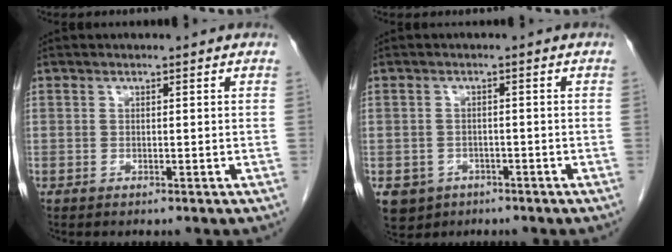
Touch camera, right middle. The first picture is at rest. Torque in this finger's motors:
{"motor_torque": [0.57, -0.40, 0.20, 0.02]}